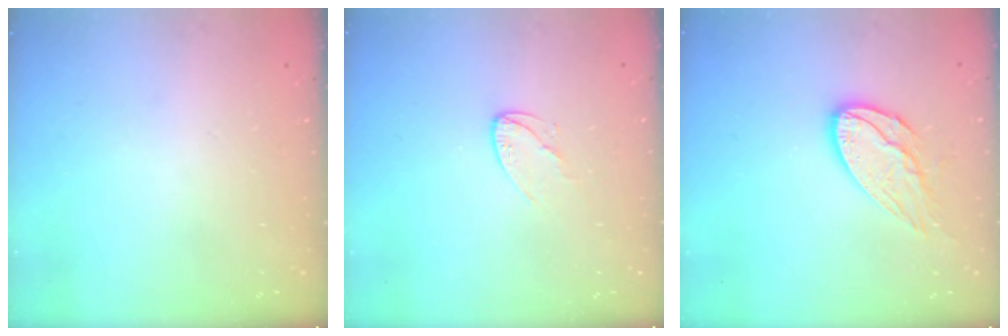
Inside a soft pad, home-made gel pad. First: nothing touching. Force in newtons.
{"total": 5.3, "press": 5.3, "slide": 0.5}
{"total": 11.5, "press": 11.5, "slide": 0.6}